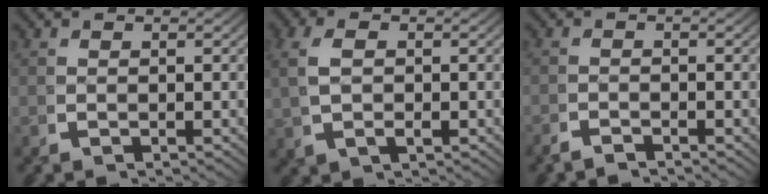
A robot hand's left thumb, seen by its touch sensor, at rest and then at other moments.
{"total": 3.2, "force": [0.6, 1.9, 2.5], "torque": [-0.060, 0.001, 0.014]}
{"total": 1.4, "force": [-1.4, 0.1, 0.0], "torque": [0.004, -0.004, -0.031]}